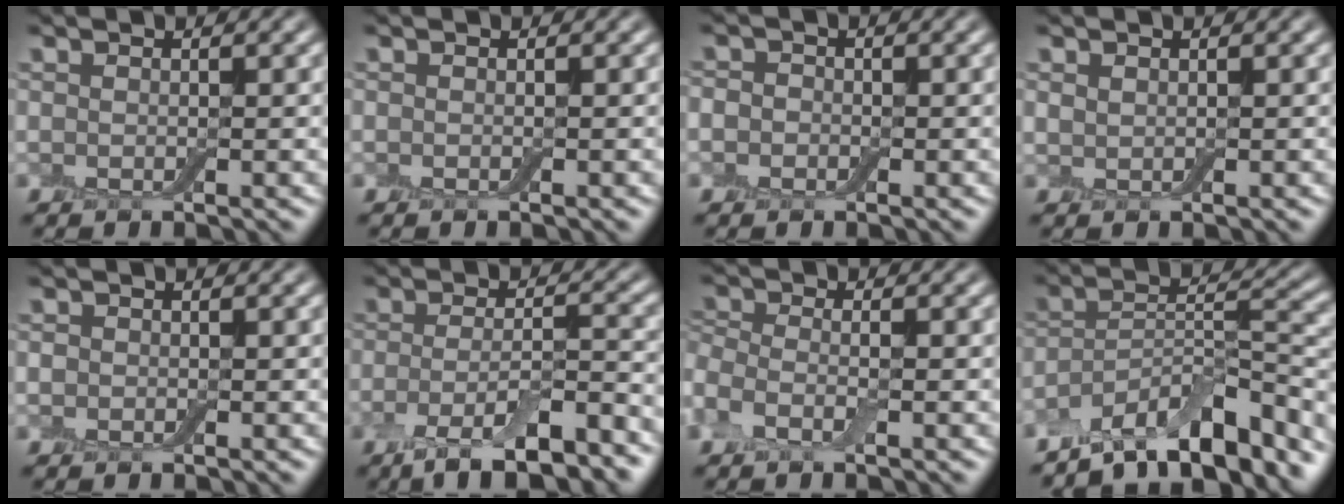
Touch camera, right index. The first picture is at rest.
{"total": 0.0}
{"total": 1.6, "force": [-0.5, 1.4, 0.5], "torque": [0.006, 0.004, -0.023]}
{"total": 0.5, "force": [0.3, 0.4, 0.1], "torque": [-0.006, 0.003, 0.004]}
{"total": 0.6, "force": [-0.2, 0.6, 0.1], "torque": [0.000, 0.000, -0.005]}
{"total": 7.7, "force": [-4.7, 1.9, 5.8], "torque": [-0.099, 0.001, -0.086]}
{"total": 2.1, "force": [-0.8, 1.1, 1.6], "torque": [-0.041, 0.004, -0.031]}
{"total": 11.0, "force": [-8.4, 3.4, 6.1], "torque": [-0.086, 0.018, -0.152]}